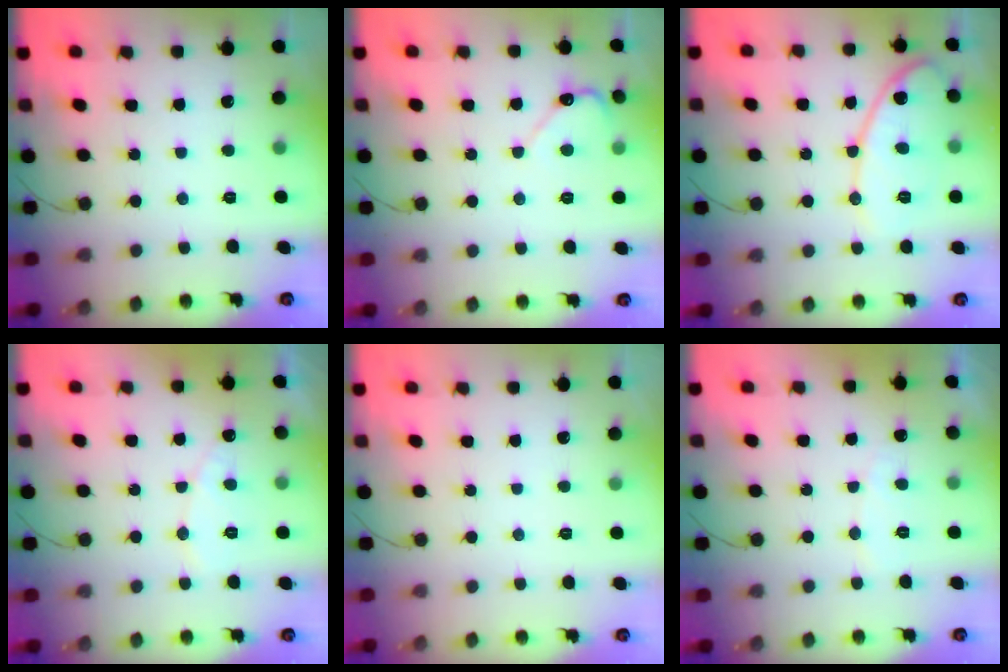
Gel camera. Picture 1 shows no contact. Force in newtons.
{"total": 4.1, "press": 4.1, "slide": 0.4}
{"total": 12.8, "press": 12.8, "slide": 0.9}
{"total": 6.6, "press": 6.6, "slide": 0.5}
{"total": 0.0}
{"total": 5.4, "press": 5.4, "slide": 0.4}